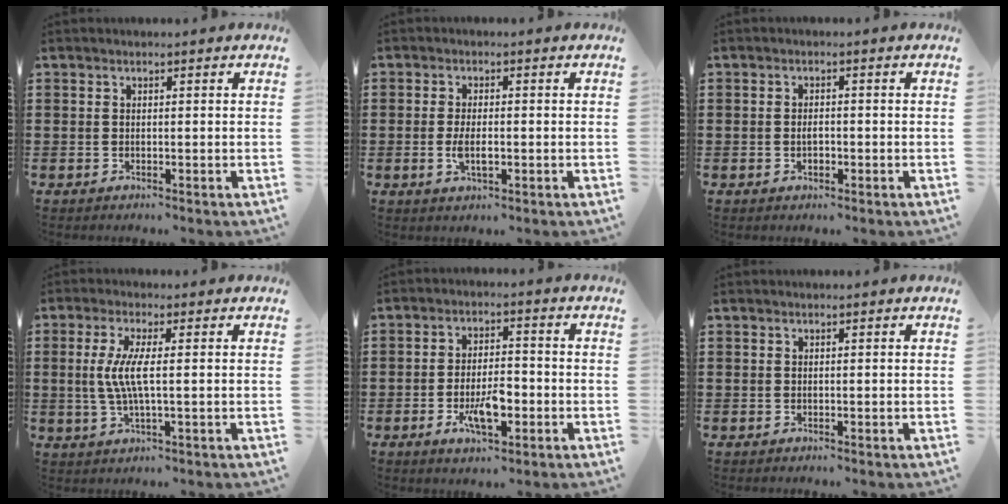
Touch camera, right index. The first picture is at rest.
{"total": 3.8, "force": [-0.7, 1.4, 3.5], "torque": [-0.069, -0.001, -0.014]}
{"total": 1.7, "force": [-0.4, 0.9, 1.4], "torque": [-0.027, 0.002, -0.008]}
{"total": 5.4, "force": [0.1, 0.7, 5.3], "torque": [-0.120, -0.011, -0.008]}
{"total": 6.6, "force": [-2.6, 2.7, 5.5], "torque": [-0.100, 0.000, -0.049]}
{"total": 0.0}